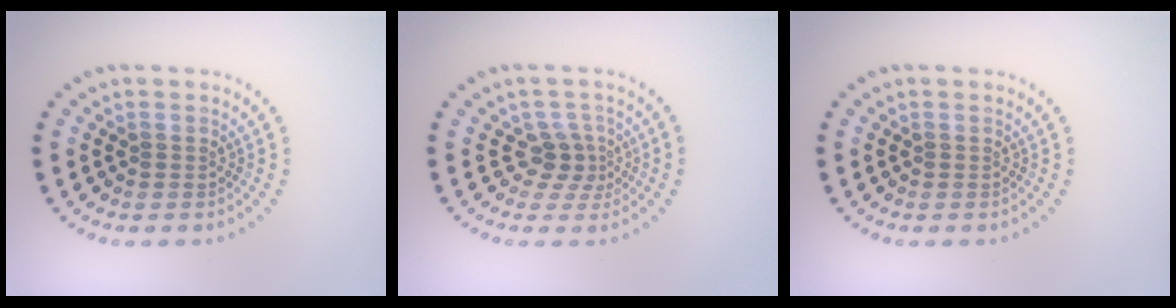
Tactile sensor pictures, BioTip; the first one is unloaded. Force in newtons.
{"total": 2.4, "press": 1.7, "slide": 1.7}
{"total": 0.0}